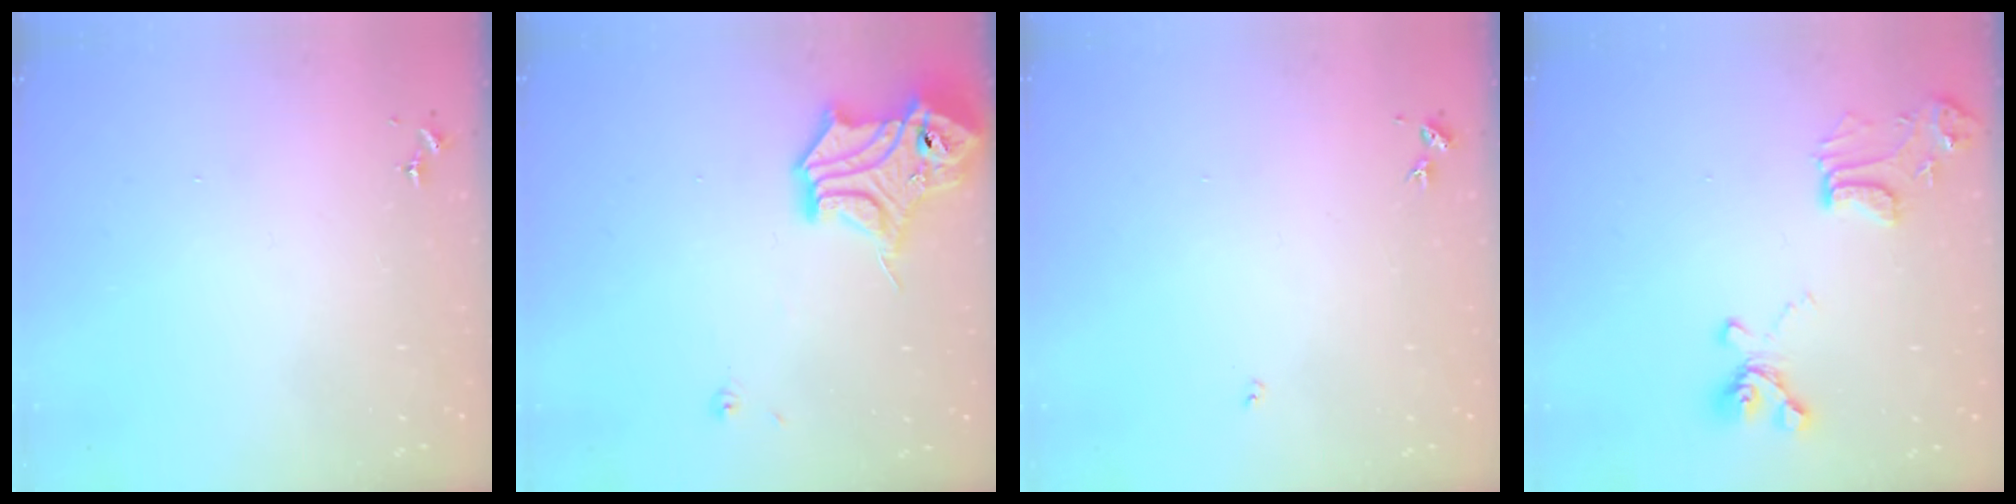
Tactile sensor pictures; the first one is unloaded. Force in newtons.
{"total": 15.5, "press": 15.4, "slide": 1.8}
{"total": 3.0, "press": 3.0, "slide": 0.4}
{"total": 14.3, "press": 14.2, "slide": 1.7}